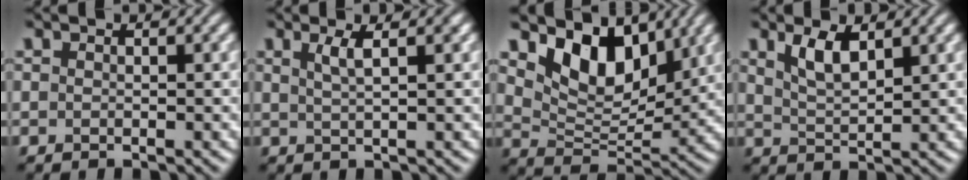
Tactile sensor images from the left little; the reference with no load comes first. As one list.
[{"total": 2.4, "force": [1.0, 0.7, 2.1], "torque": [-0.028, 0.005, 0.013]}, {"total": 7.1, "force": [4.0, 4.0, 4.4], "torque": [-0.080, -0.014, 0.066]}, {"total": 3.1, "force": [1.8, 1.0, 2.3], "torque": [-0.050, -0.003, 0.037]}]